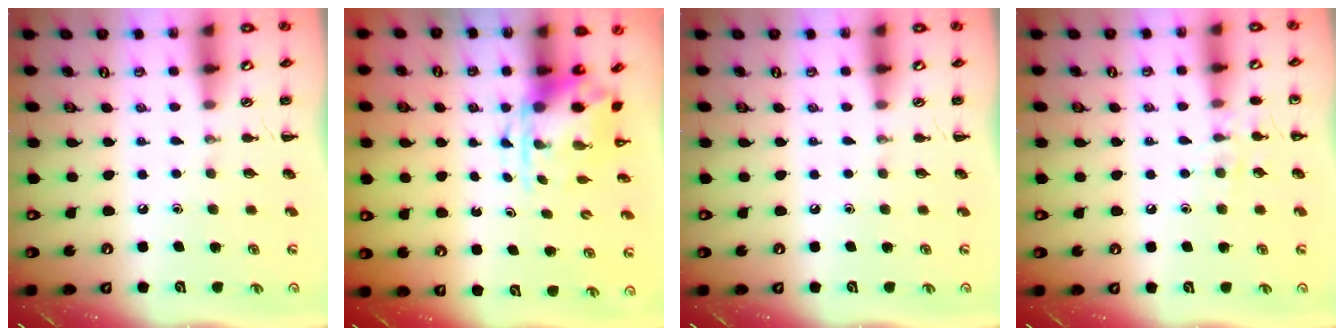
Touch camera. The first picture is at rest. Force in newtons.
{"total": 3.7, "press": 3.6, "slide": 0.9}
{"total": 0.0}
{"total": 6.7, "press": 6.5, "slide": 1.5}